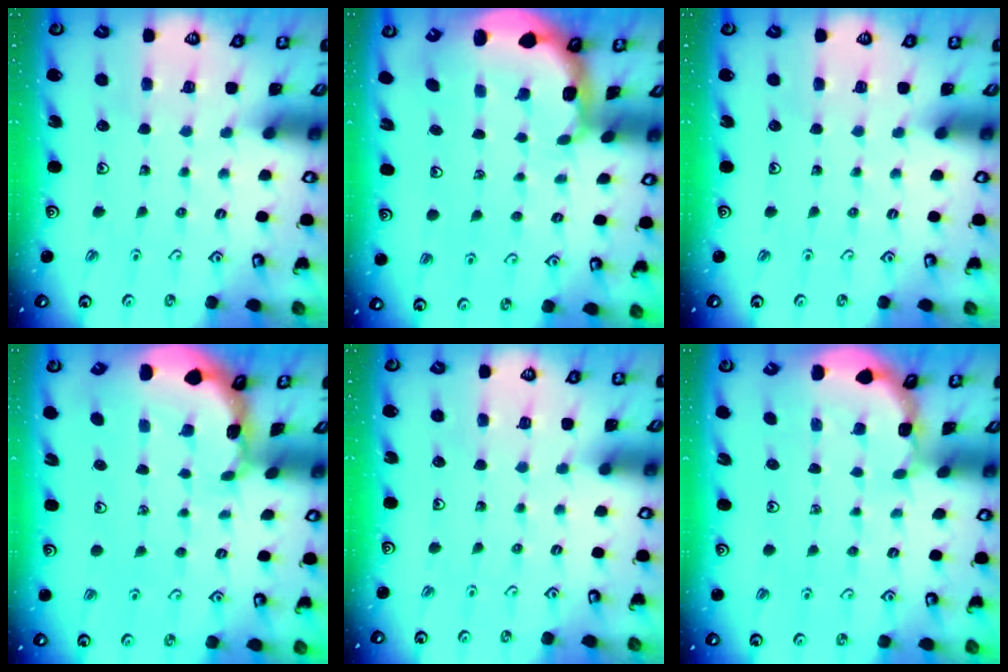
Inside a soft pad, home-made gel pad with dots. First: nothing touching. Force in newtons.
{"total": 2.1, "press": 1.9, "slide": 0.8}
{"total": 0.0}
{"total": 2.6, "press": 2.6, "slide": 0.3}
{"total": 0.0}
{"total": 1.7, "press": 1.7, "slide": 0.1}